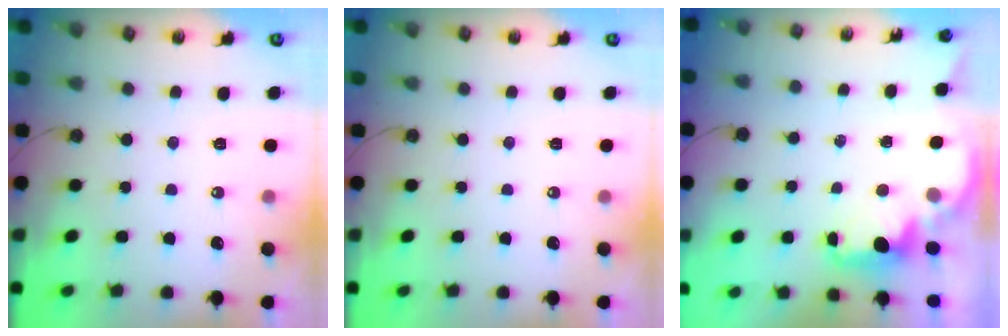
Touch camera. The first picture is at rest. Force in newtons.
{"total": 0.0}
{"total": 2.1, "press": 2.0, "slide": 0.6}